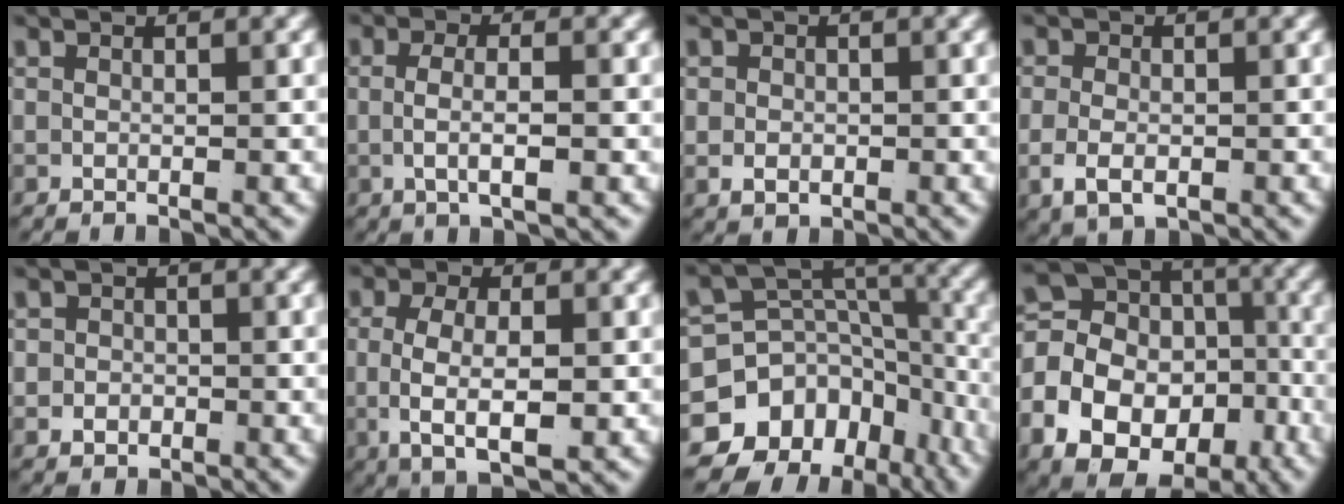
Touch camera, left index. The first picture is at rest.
{"total": 3.0, "force": [-0.5, 0.6, 2.9], "torque": [-0.051, -0.006, -0.002]}
{"total": 1.9, "force": [-0.3, 1.6, 1.0], "torque": [-0.021, -0.013, 0.005]}
{"total": 3.0, "force": [-0.9, 2.0, 2.1], "torque": [-0.046, -0.019, -0.002]}
{"total": 1.9, "force": [-0.6, 1.7, 0.4], "torque": [-0.002, -0.007, -0.010]}
{"total": 6.6, "force": [-0.6, 3.3, 5.7], "torque": [-0.106, -0.014, -0.003]}
{"total": 19.0, "force": [-7.4, 15.2, 8.7], "torque": [-0.152, -0.066, -0.105]}
{"total": 17.8, "force": [-2.6, 15.1, 8.9], "torque": [-0.196, -0.054, -0.041]}